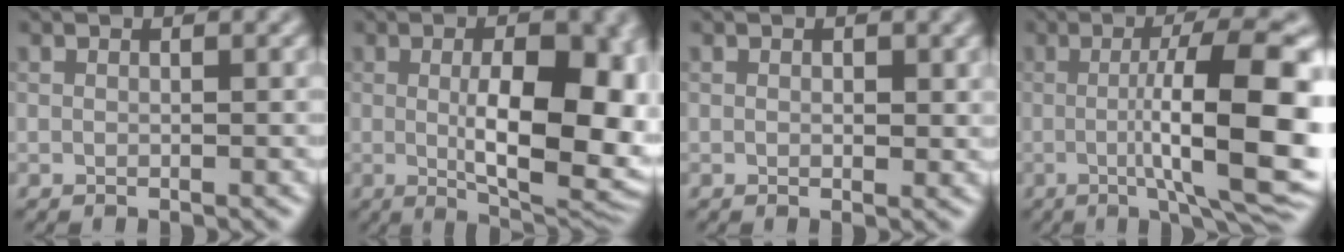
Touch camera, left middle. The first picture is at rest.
{"total": 10.8, "force": [-0.4, 4.2, 9.9], "torque": [-0.138, -0.011, 0.003]}
{"total": 0.9, "force": [0.3, 0.6, 0.6], "torque": [-0.007, -0.003, 0.003]}
{"total": 11.6, "force": [-0.7, 2.7, 11.3], "torque": [-0.145, -0.003, -0.012]}